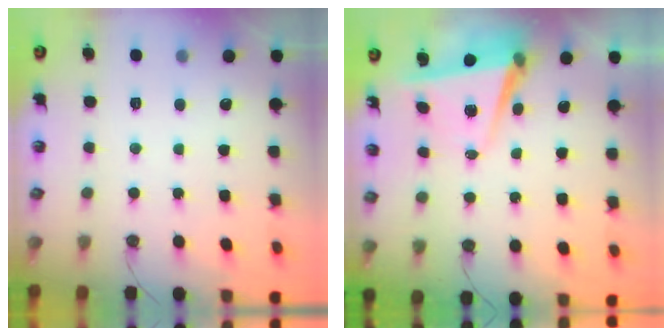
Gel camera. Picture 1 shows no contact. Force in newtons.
{"total": 5.2, "press": 4.6, "slide": 2.3}